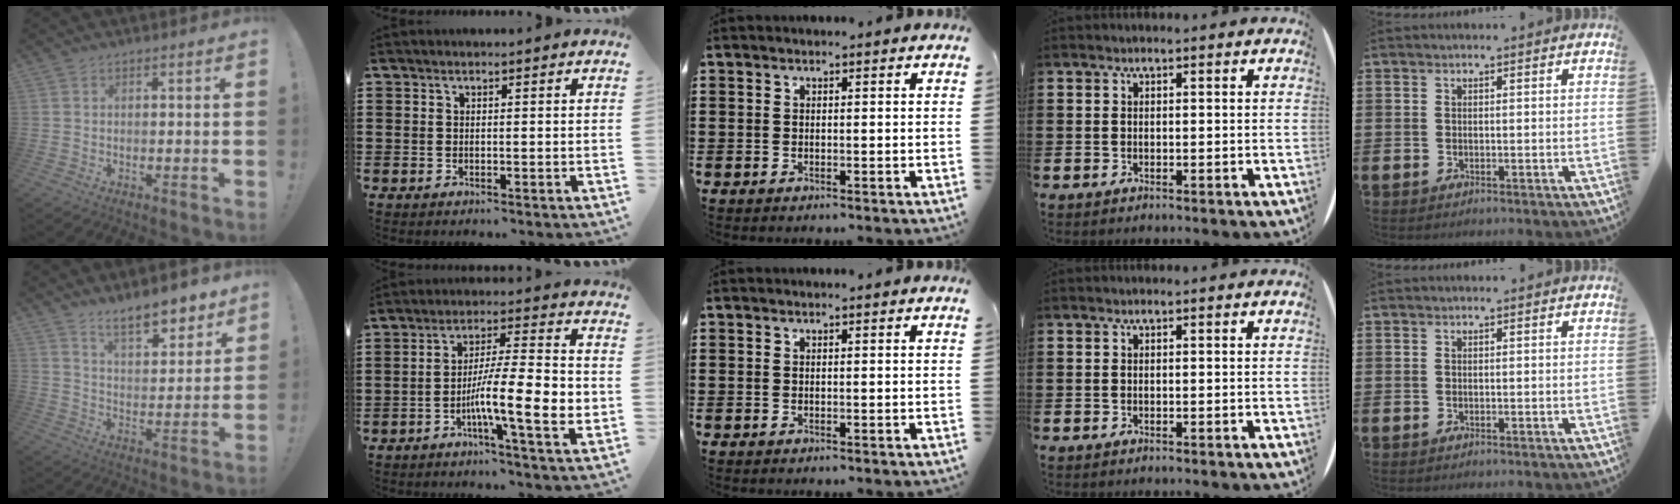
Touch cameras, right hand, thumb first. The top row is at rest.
{"thumb": {"total": 11.1, "force": [8.9, 3.7, 5.5], "torque": [-0.077, -0.062, 0.159]}, "index": {"total": 11.9, "force": [-3.6, 1.9, 11.2], "torque": [-0.201, -0.009, -0.067]}}